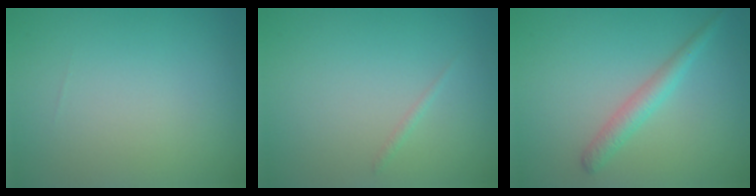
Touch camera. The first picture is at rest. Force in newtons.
{"total": 0.5, "press": 0.5, "slide": 0.0}
{"total": 2.2, "press": 2.2, "slide": 0.0}